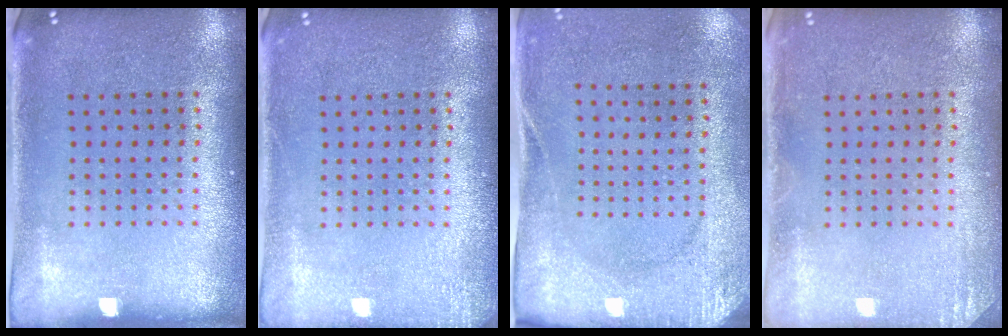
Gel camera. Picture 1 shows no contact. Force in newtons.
{"total": 1.5, "press": 1.5, "slide": 0.3}
{"total": 2.6, "press": 2.0, "slide": 1.6}
{"total": 1.5, "press": 1.4, "slide": 0.2}